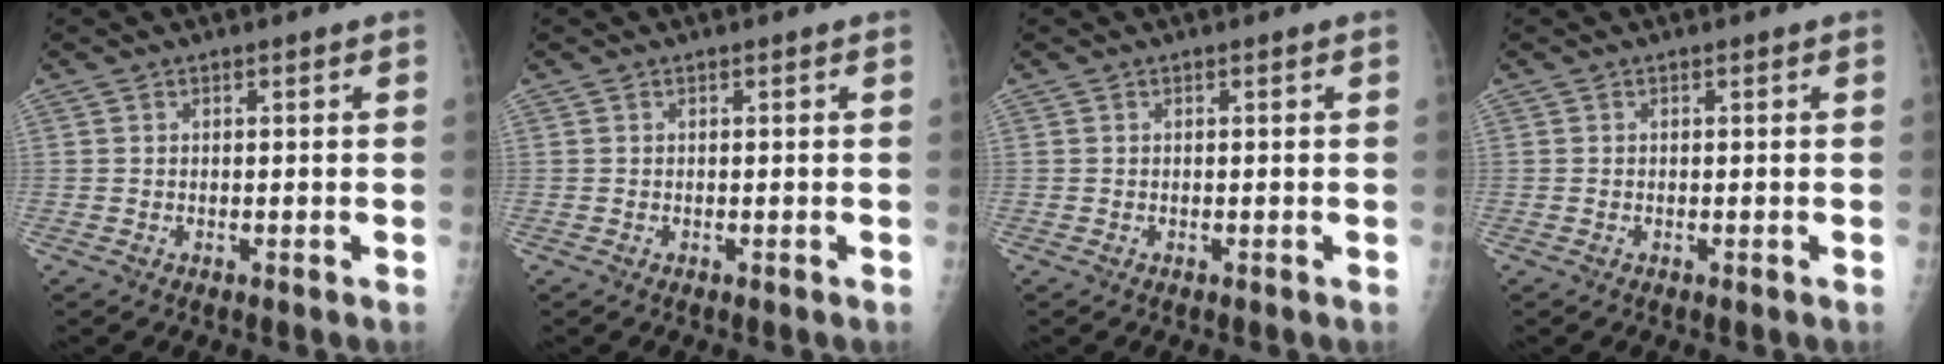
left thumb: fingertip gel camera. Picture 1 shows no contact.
{"total": 0.0}
{"total": 0.0}
{"total": 0.0}